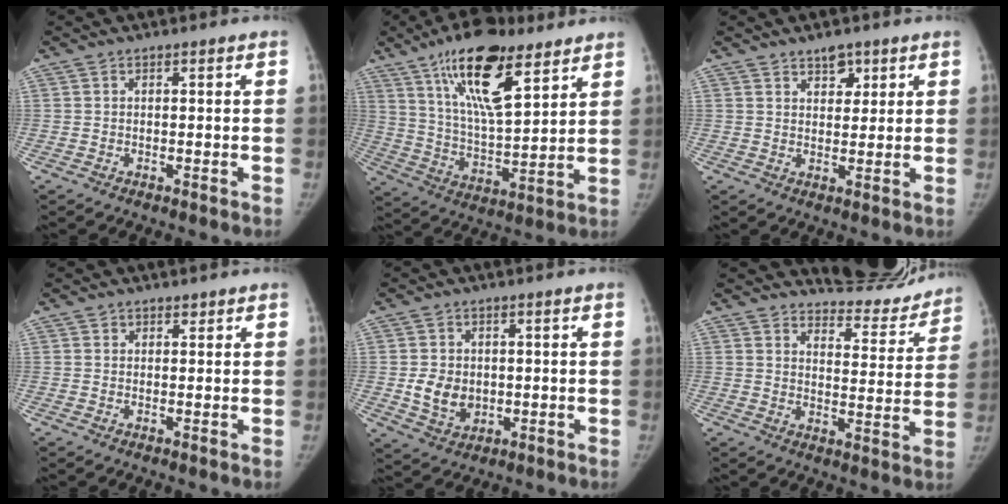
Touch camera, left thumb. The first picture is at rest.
{"total": 18.7, "force": [11.0, 6.7, 13.6], "torque": [-0.212, -0.050, 0.198]}
{"total": 4.1, "force": [2.7, 2.4, 1.9], "torque": [-0.004, -0.016, 0.044]}
{"total": 1.1, "force": [0.8, 0.8, 0.1], "torque": [0.014, -0.004, 0.008]}
{"total": 6.5, "force": [-0.1, 5.2, 3.9], "torque": [-0.047, -0.006, 0.011]}
{"total": 12.6, "force": [12.2, 3.1, 0.8], "torque": [0.029, -0.102, 0.154]}